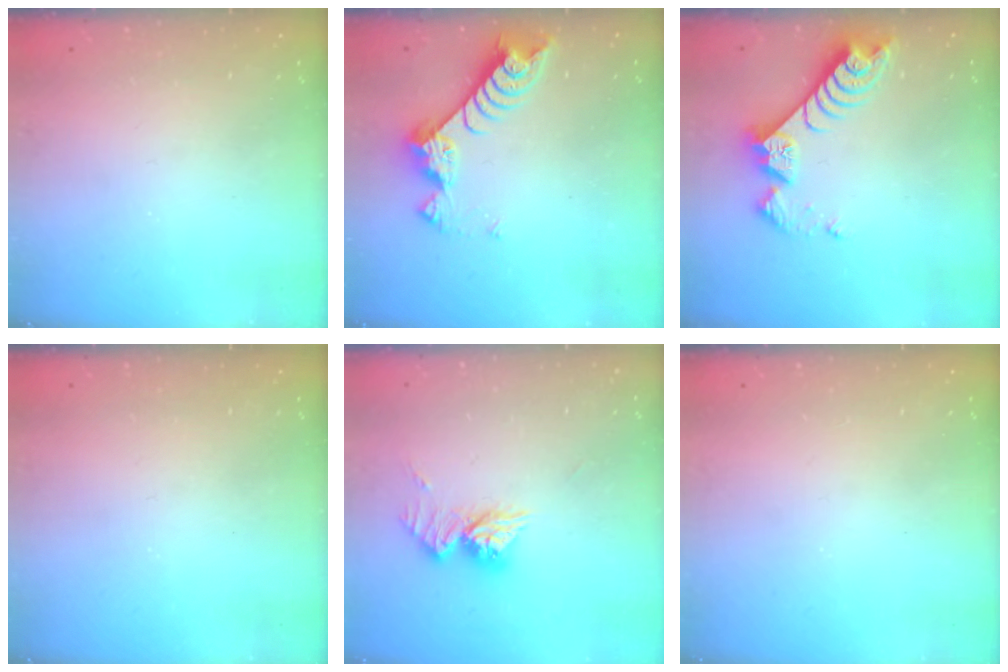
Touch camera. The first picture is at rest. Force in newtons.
{"total": 7.4, "press": 7.3, "slide": 1.0}
{"total": 8.4, "press": 8.4, "slide": 0.3}
{"total": 0.0}
{"total": 10.6, "press": 10.6, "slide": 1.0}
{"total": 0.0}